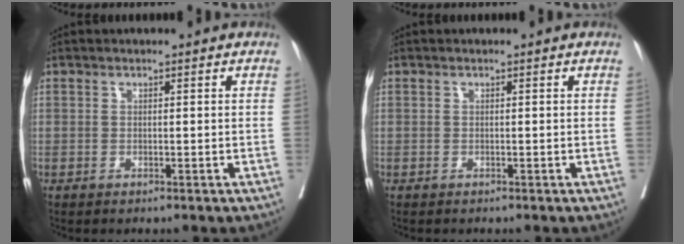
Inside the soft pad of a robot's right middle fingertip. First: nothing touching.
{"total": 0.0}